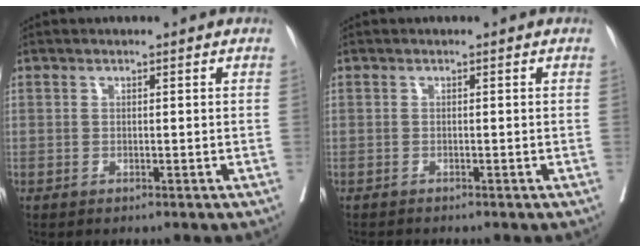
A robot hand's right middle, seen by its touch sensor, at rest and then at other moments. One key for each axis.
{"total": 0.9, "fx": -0.8, "fy": -0.3, "fz": 0.0, "tx": -0.002, "ty": -0.003, "tz": -0.016}